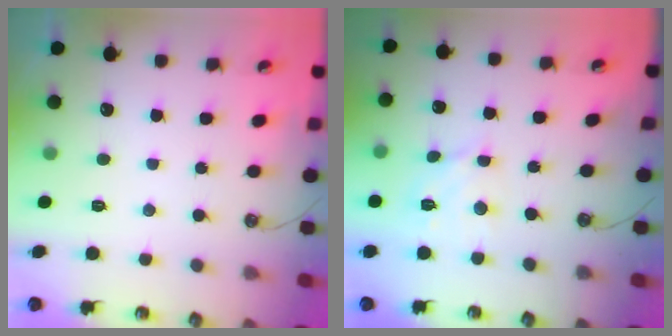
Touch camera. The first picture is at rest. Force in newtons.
{"total": 9.5, "press": 9.5, "slide": 0.6}